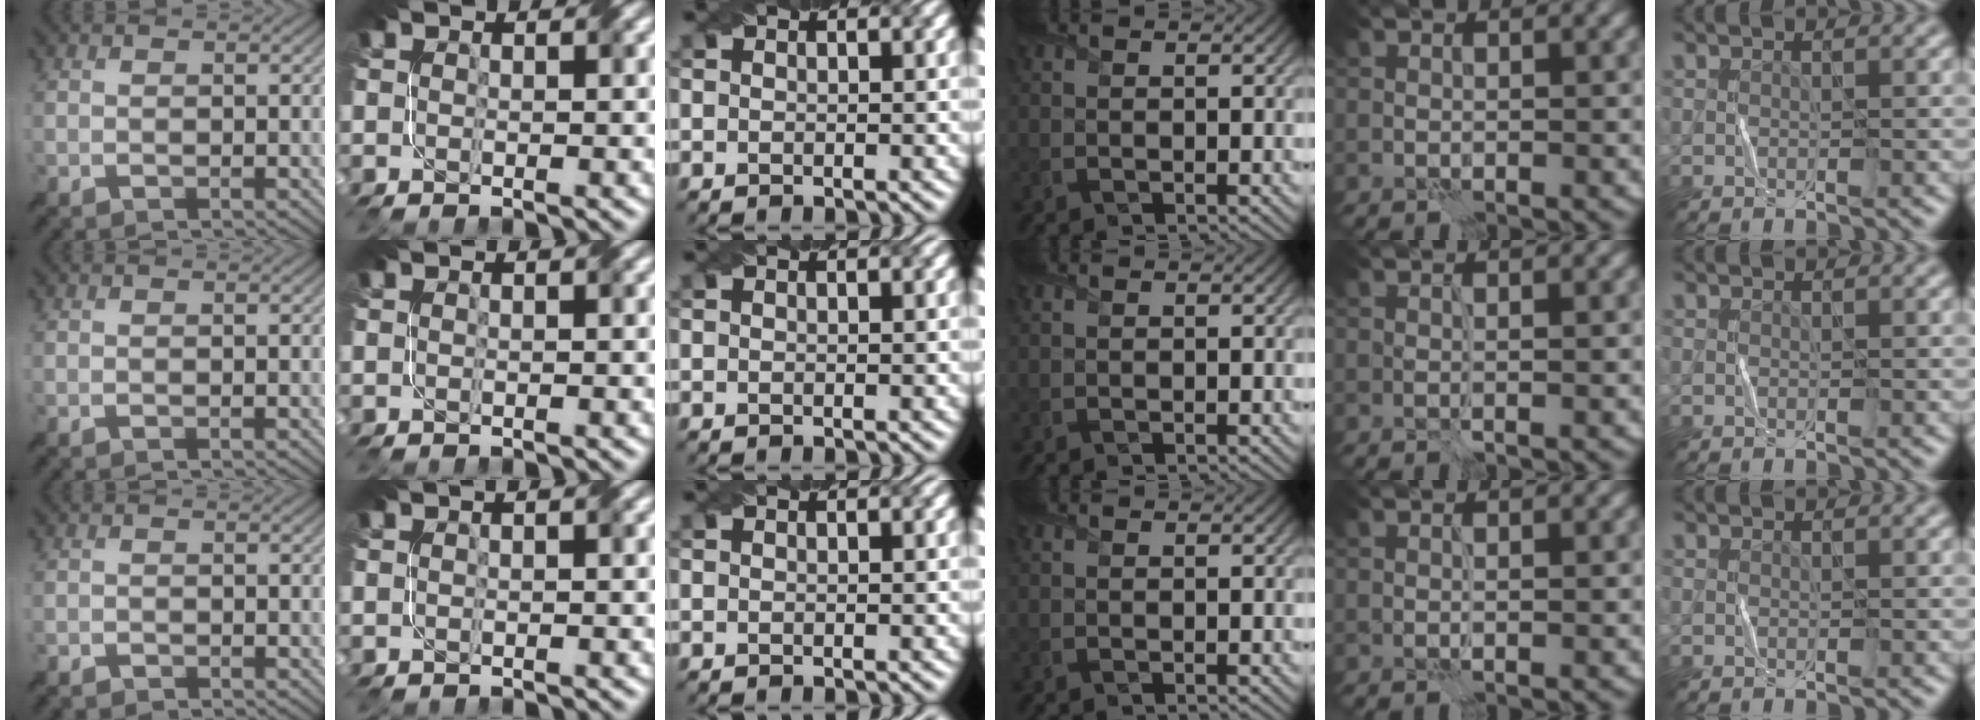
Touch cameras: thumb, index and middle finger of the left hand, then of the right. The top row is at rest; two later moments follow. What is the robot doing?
{"motion": "fold", "object": "bubble wrap"}